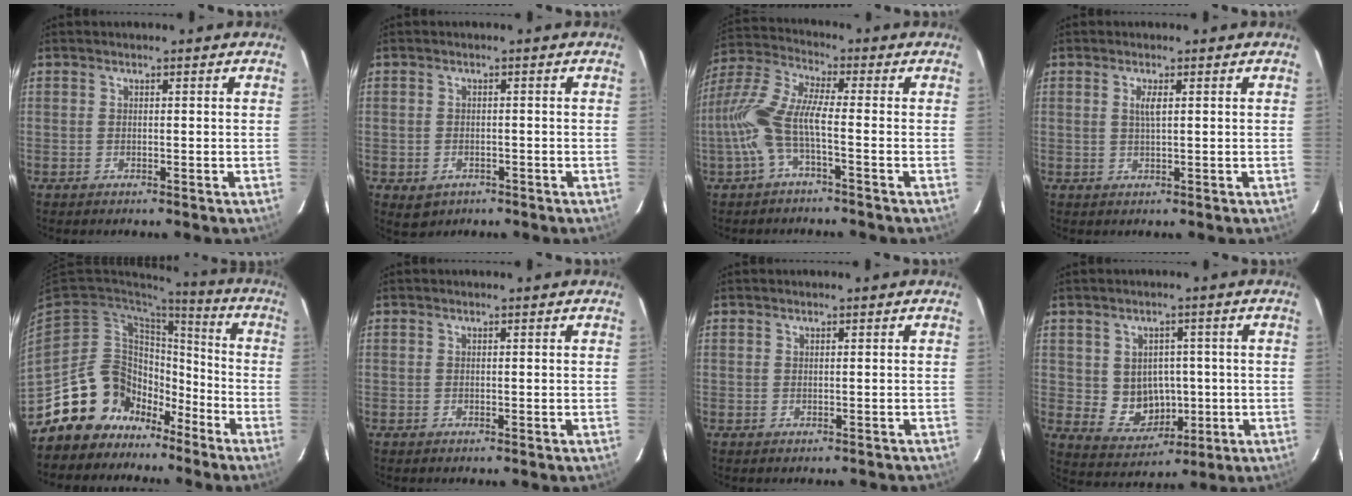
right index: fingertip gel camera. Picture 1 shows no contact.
{"total": 3.4, "force": [-1.3, 2.8, 1.3], "torque": [-0.033, -0.002, -0.007]}
{"total": 10.0, "force": [-3.1, 1.7, 9.3], "torque": [-0.214, 0.004, -0.063]}
{"total": 2.0, "force": [0.6, 0.3, 1.9], "torque": [-0.036, 0.000, 0.012]}
{"total": 16.1, "force": [-10.8, 11.2, 3.9], "torque": [-0.097, 0.047, -0.173]}
{"total": 0.0}
{"total": 1.1, "force": [-0.9, 0.1, 0.7], "torque": [-0.007, 0.006, -0.007]}
{"total": 7.7, "force": [-0.2, 6.9, 3.4], "torque": [-0.071, 0.004, 0.020]}